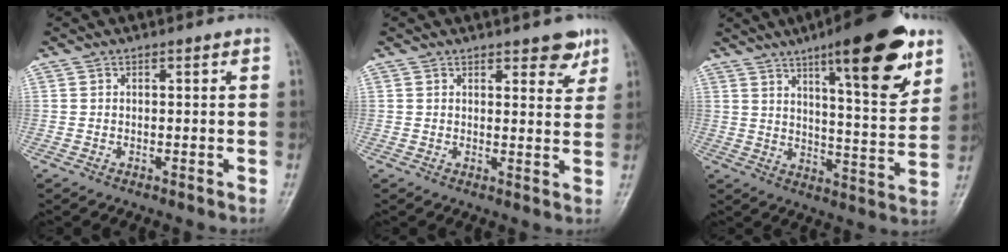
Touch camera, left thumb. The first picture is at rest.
{"total": 4.5, "force": [3.1, 1.8, 2.8], "torque": [-0.014, -0.018, 0.037]}
{"total": 19.2, "force": [11.0, 4.8, 15.0], "torque": [-0.182, -0.055, 0.162]}